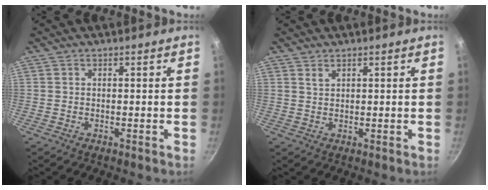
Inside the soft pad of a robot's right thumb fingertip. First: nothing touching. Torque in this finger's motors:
{"motor_torque": [0.05, 0.05, 0.38, 0.25, 0.06]}